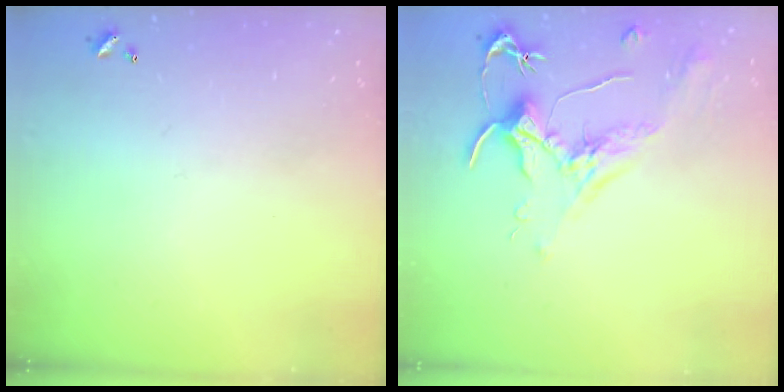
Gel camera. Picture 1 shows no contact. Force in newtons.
{"total": 1.8, "press": 1.7, "slide": 0.6}